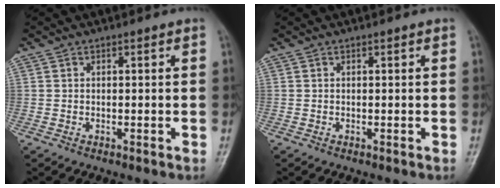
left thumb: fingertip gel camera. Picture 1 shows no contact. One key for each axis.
{"total": 0.0}